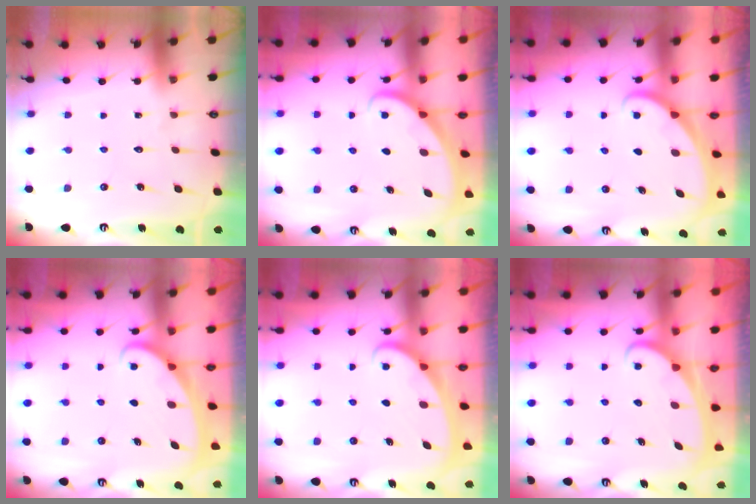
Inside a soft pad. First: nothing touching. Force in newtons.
{"total": 2.2, "press": 2.2, "slide": 0.2}
{"total": 1.6, "press": 1.6, "slide": 0.1}
{"total": 2.2, "press": 2.2, "slide": 0.3}
{"total": 2.3, "press": 2.3, "slide": 0.3}
{"total": 2.4, "press": 2.4, "slide": 0.4}